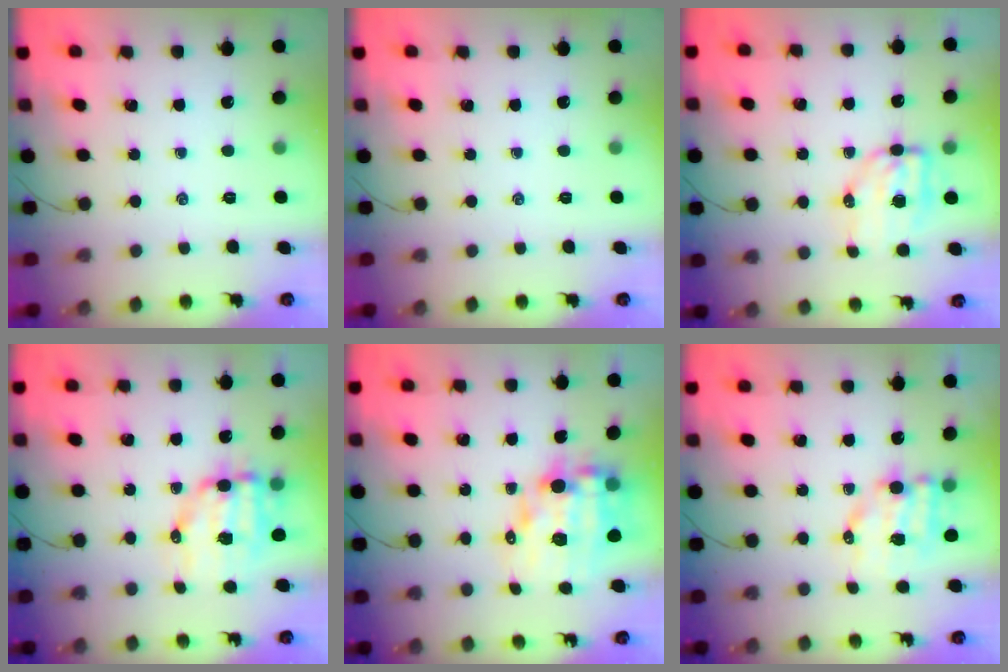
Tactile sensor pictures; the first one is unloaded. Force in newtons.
{"total": 0.0}
{"total": 7.8, "press": 7.6, "slide": 1.5}
{"total": 10.0, "press": 9.8, "slide": 2.2}
{"total": 13.4, "press": 13.0, "slide": 3.4}
{"total": 8.5, "press": 8.4, "slide": 1.2}